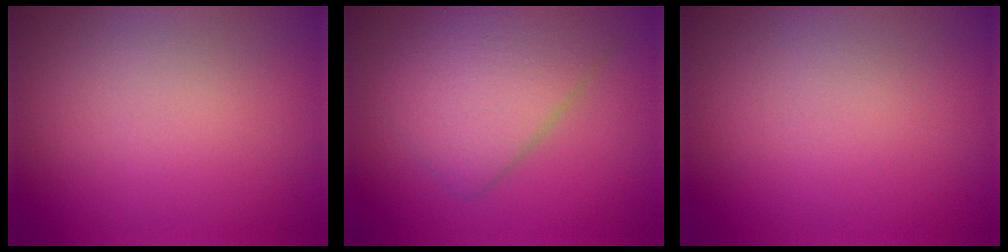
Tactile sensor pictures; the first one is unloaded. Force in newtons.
{"total": 5.4, "press": 5.4, "slide": 0.1}
{"total": 0.0}